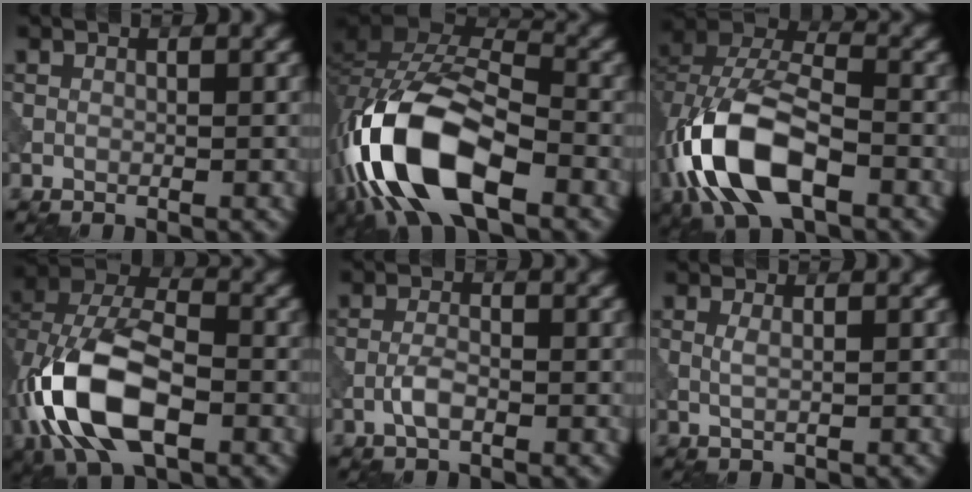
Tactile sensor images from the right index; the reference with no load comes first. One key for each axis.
{"total": 15.1, "fx": -6.4, "fy": 7.1, "fz": 11.7, "tx": -0.228, "ty": -0.006, "tz": -0.123}
{"total": 11.7, "fx": -4.2, "fy": 6.4, "fz": 8.9, "tx": -0.188, "ty": -0.001, "tz": -0.083}
{"total": 12.5, "fx": -3.6, "fy": 7.2, "fz": 9.5, "tx": -0.198, "ty": -0.005, "tz": -0.072}
{"total": 2.1, "fx": -0.9, "fy": 0.8, "fz": 1.8, "tx": -0.037, "ty": 0.003, "tz": -0.023}
{"total": 1.1, "fx": 0.3, "fy": 0.2, "fz": 1.1, "tx": -0.022, "ty": -0.001, "tz": 0.004}